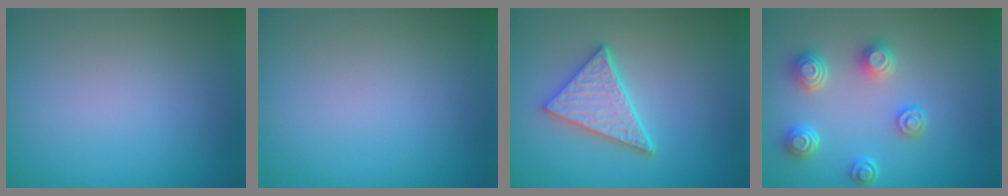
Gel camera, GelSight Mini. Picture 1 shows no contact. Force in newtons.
{"total": 0.0}
{"total": 4.6, "press": 3.7, "slide": 2.8}
{"total": 3.8, "press": 3.3, "slide": 2.0}